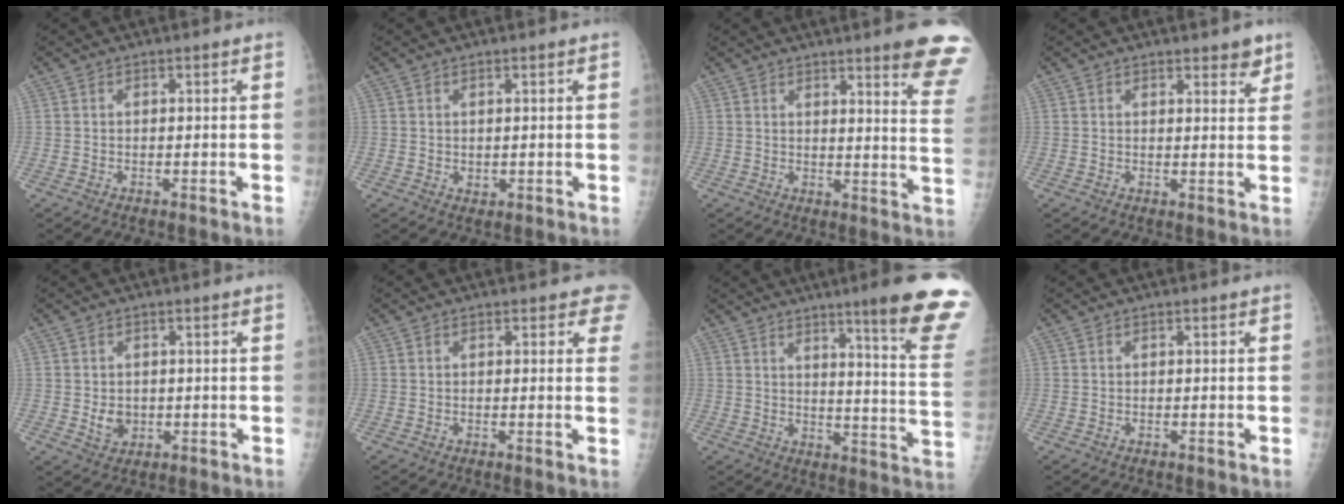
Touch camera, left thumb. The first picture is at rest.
{"total": 1.1, "force": [0.3, 0.9, 0.7], "torque": [-0.008, -0.004, 0.008]}
{"total": 13.3, "force": [9.7, 1.1, 9.1], "torque": [-0.085, -0.064, 0.103]}
{"total": 3.1, "force": [2.4, 1.1, 1.7], "torque": [-0.007, -0.015, 0.028]}
{"total": 3.5, "force": [-0.1, 2.9, 2.0], "torque": [-0.021, -0.003, 0.009]}
{"total": 3.3, "force": [2.6, 1.5, 1.3], "torque": [0.015, -0.009, 0.016]}
{"total": 18.7, "force": [12.7, 0.5, 13.7], "torque": [-0.154, -0.083, 0.162]}
{"total": 0.0}